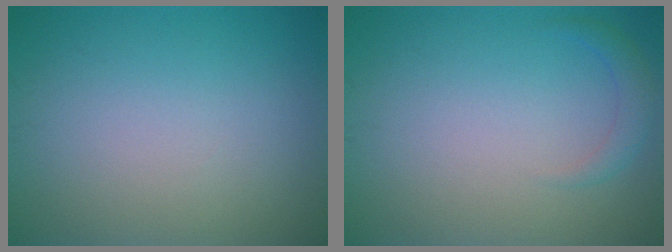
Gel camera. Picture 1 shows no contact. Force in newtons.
{"total": 1.5, "press": 1.5, "slide": 0.1}